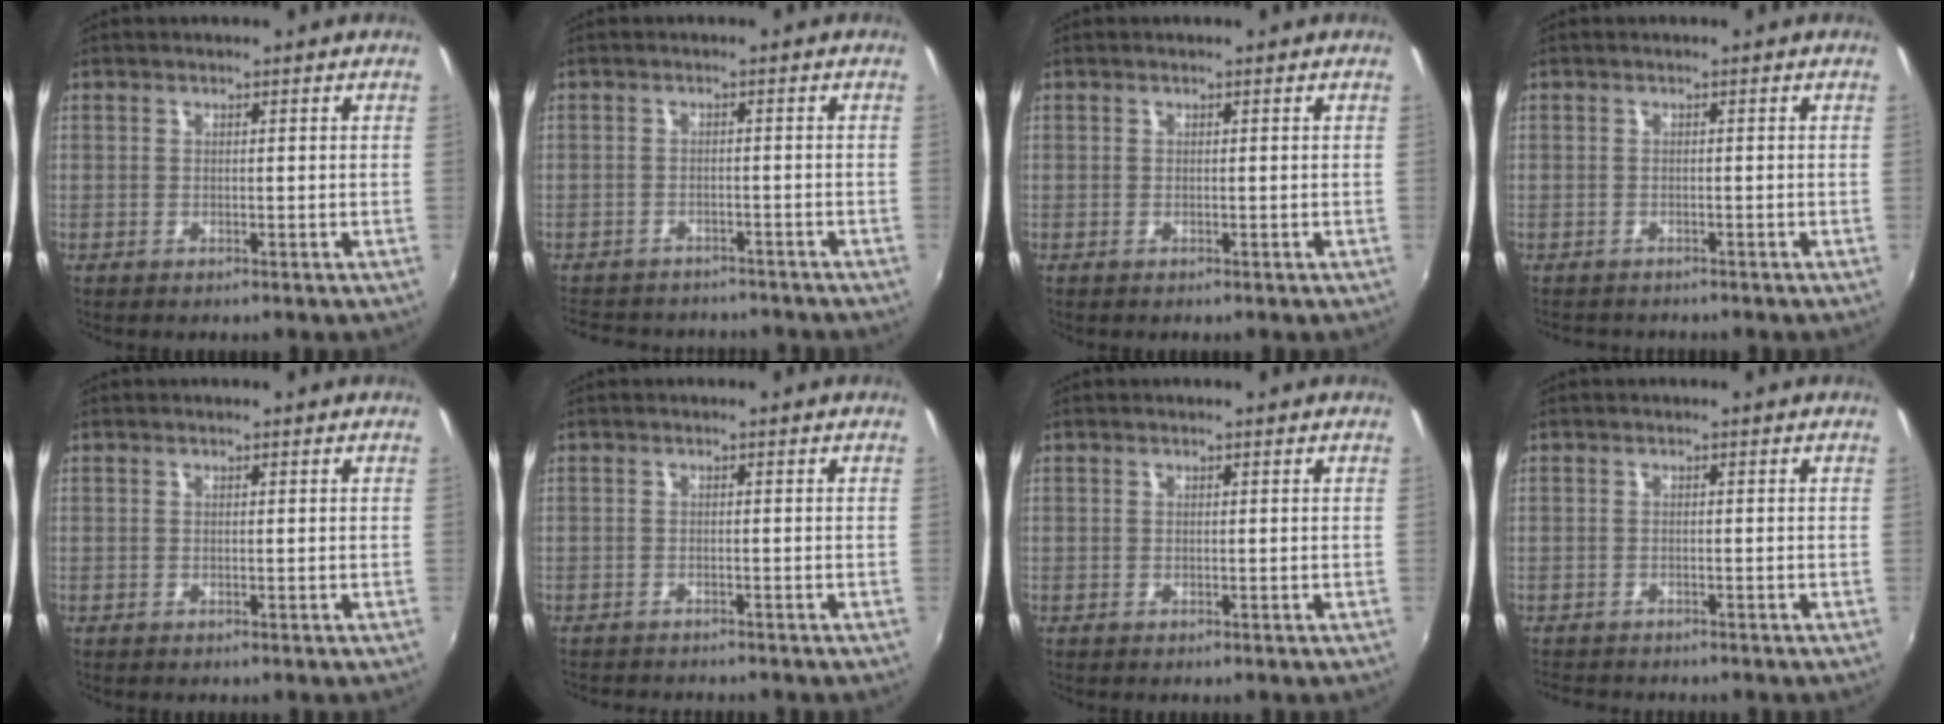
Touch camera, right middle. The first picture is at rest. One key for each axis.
{"total": 11.1, "fx": -9.5, "fy": 4.5, "fz": 3.4, "tx": -0.088, "ty": -0.005, "tz": -0.136}
{"total": 0.0}
{"total": 2.1, "fx": -1.8, "fy": 1.0, "fz": 0.1, "tx": -0.010, "ty": -0.005, "tz": -0.032}
{"total": 0.0}
{"total": 3.3, "fx": -3.2, "fy": 0.5, "fz": 0.8, "tx": -0.026, "ty": -0.016, "tz": -0.052}
{"total": 0.0}
{"total": 3.2, "fx": -2.9, "fy": 1.3, "fz": 0.5, "tx": -0.023, "ty": -0.010, "tz": -0.055}